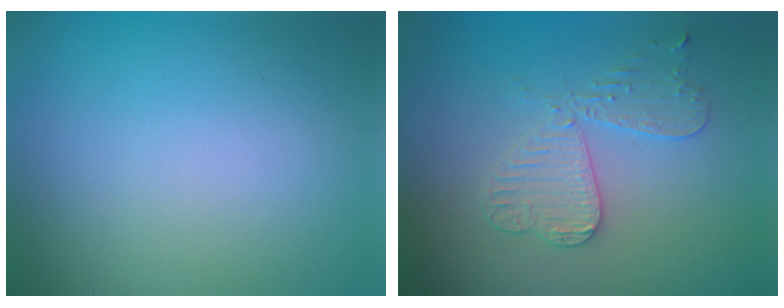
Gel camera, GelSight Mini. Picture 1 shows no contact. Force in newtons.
{"total": 3.3, "press": 3.2, "slide": 0.8}